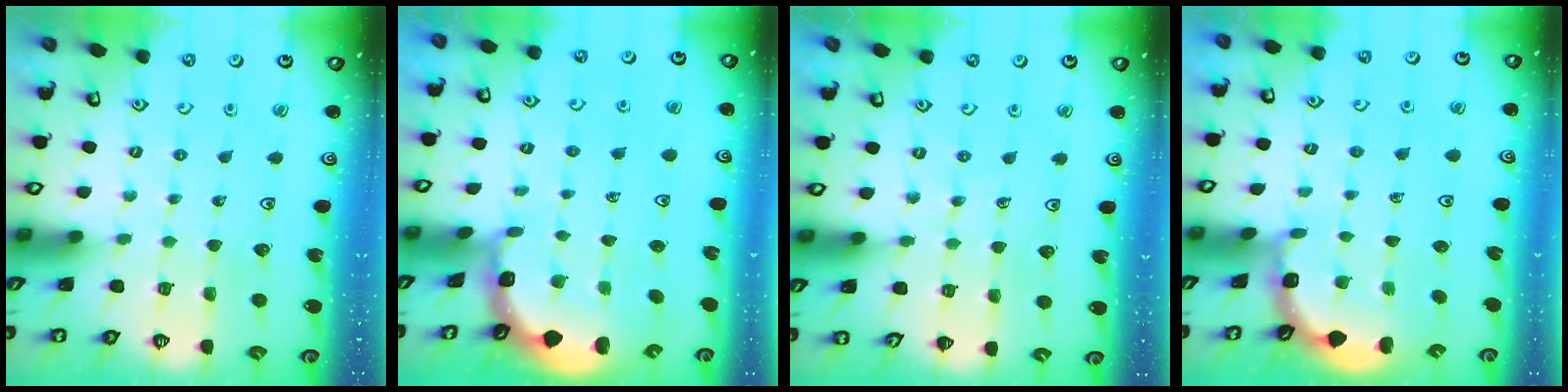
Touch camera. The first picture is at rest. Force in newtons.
{"total": 1.4, "press": 1.4, "slide": 0.1}
{"total": 5.0, "press": 4.9, "slide": 1.1}
{"total": 2.1, "press": 2.1, "slide": 0.2}